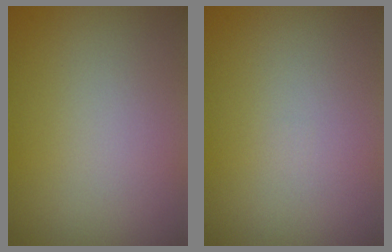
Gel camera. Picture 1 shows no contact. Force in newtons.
{"total": 0.0}